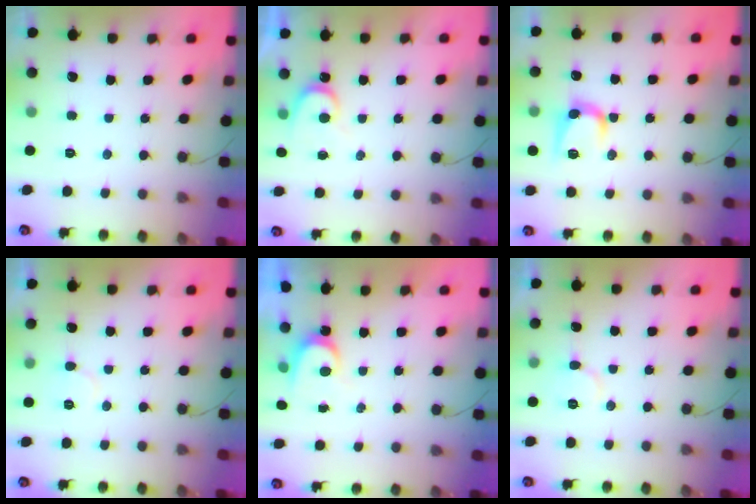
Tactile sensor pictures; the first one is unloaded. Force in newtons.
{"total": 5.8, "press": 5.8, "slide": 0.6}
{"total": 8.0, "press": 8.0, "slide": 0.6}
{"total": 5.6, "press": 5.5, "slide": 0.5}
{"total": 4.0, "press": 4.0, "slide": 0.3}
{"total": 5.1, "press": 5.1, "slide": 0.3}